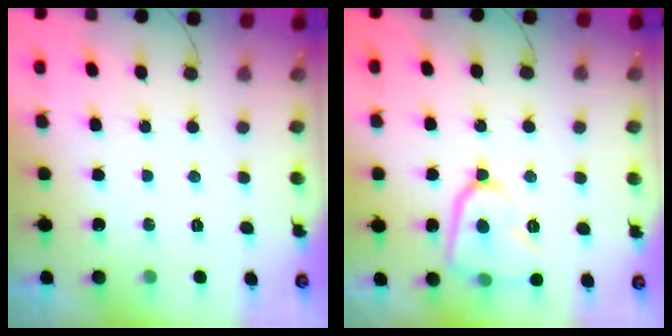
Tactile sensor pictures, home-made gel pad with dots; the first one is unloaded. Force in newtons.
{"total": 11.3, "press": 11.3, "slide": 1.2}